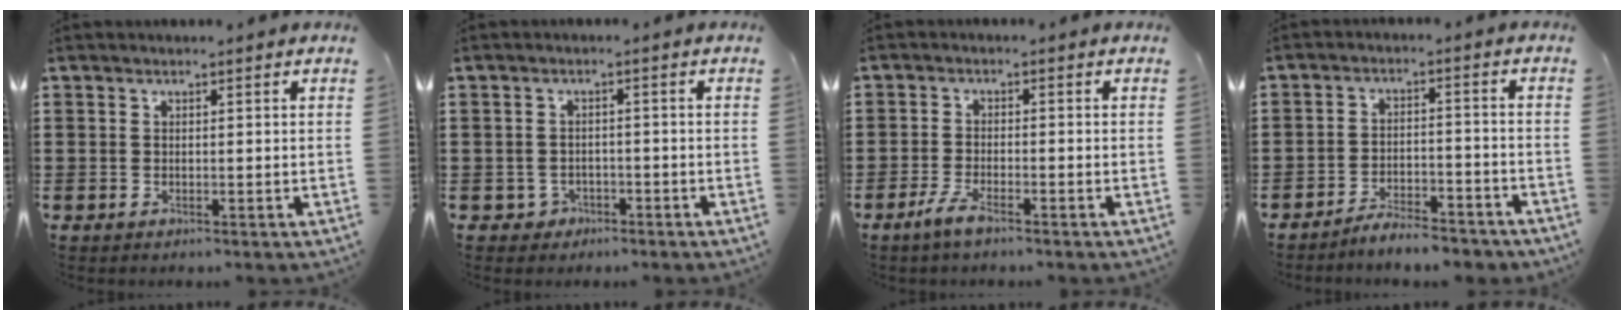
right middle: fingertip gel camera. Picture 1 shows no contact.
{"total": 1.8, "force": [-1.3, 1.2, 0.3], "torque": [-0.013, 0.001, -0.031]}
{"total": 3.1, "force": [-2.2, 0.4, 2.2], "torque": [-0.057, -0.004, -0.047]}
{"total": 4.7, "force": [-4.6, 0.4, 1.0], "torque": [-0.025, 0.004, -0.094]}